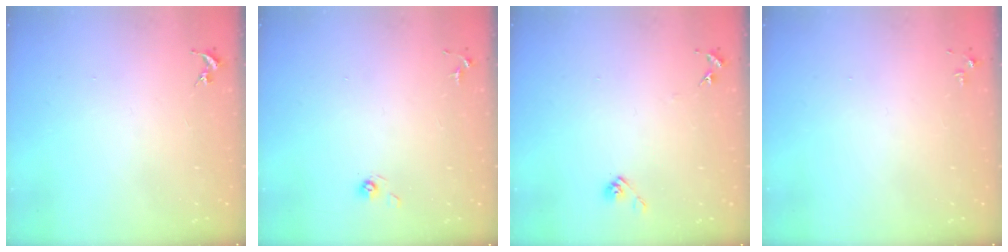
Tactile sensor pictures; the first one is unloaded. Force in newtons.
{"total": 4.7, "press": 4.4, "slide": 1.5}
{"total": 6.2, "press": 6.2, "slide": 0.5}
{"total": 2.8, "press": 2.8, "slide": 0.4}